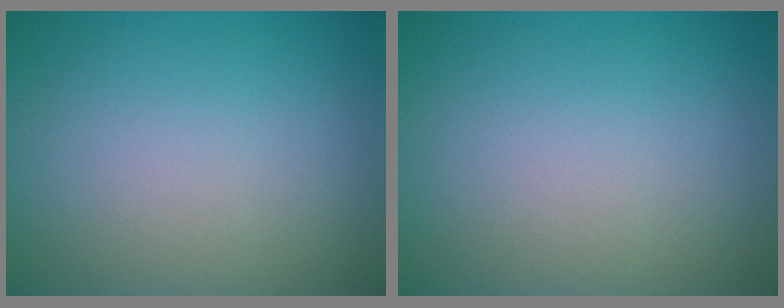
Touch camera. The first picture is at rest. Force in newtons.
{"total": 0.0}